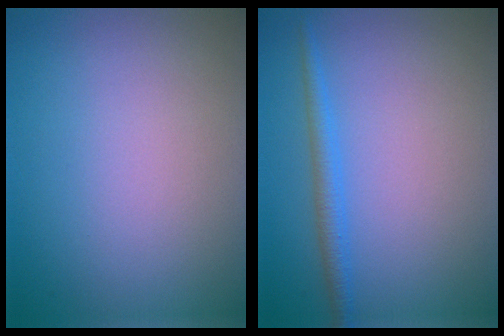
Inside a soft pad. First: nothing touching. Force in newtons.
{"total": 1.8, "press": 1.8, "slide": 0.1}